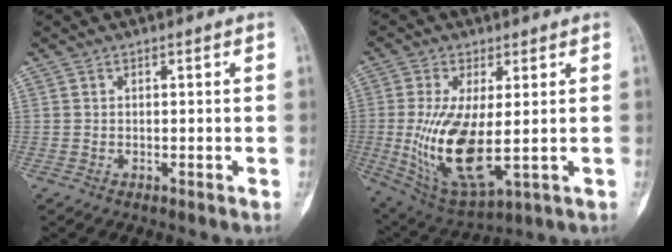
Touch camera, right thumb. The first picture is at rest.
{"total": 15.2, "force": [-1.1, 6.1, 13.9], "torque": [-0.278, -0.024, 0.003]}